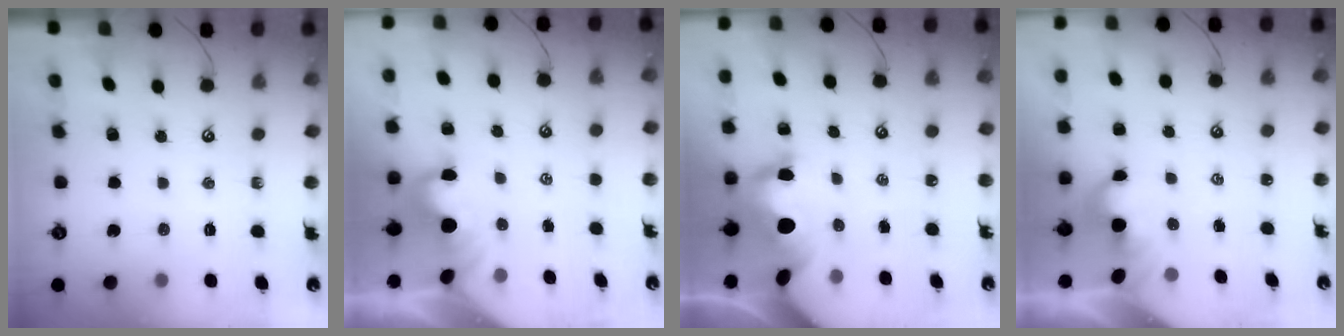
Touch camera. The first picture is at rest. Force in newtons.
{"total": 4.0, "press": 3.9, "slide": 0.9}
{"total": 8.2, "press": 8.2, "slide": 0.8}
{"total": 2.2, "press": 2.2, "slide": 0.3}